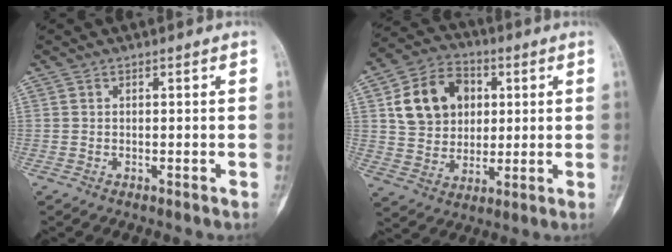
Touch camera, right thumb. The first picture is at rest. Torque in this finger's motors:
{"motor_torque": [0.20, 2.02, 0.43, -0.32, 0.14]}